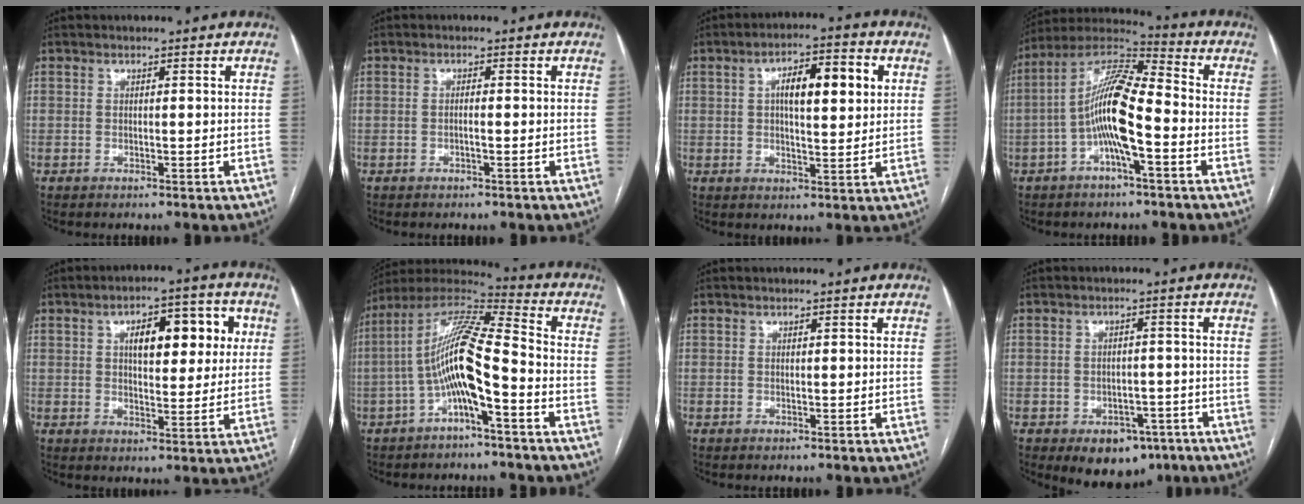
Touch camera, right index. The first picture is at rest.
{"total": 1.0, "force": [-0.3, 0.1, 1.0], "torque": [-0.017, 0.001, -0.005]}
{"total": 9.3, "force": [2.4, 2.8, 8.5], "torque": [-0.138, 0.020, 0.036]}
{"total": 12.6, "force": [-2.8, 2.3, 12.1], "torque": [-0.237, 0.023, -0.055]}
{"total": 10.1, "force": [3.0, 4.2, 8.7], "torque": [-0.116, 0.022, 0.045]}
{"total": 13.1, "force": [-3.4, 1.8, 12.5], "torque": [-0.244, 0.030, -0.065]}
{"total": 0.0}
{"total": 7.6, "force": [-4.6, 4.8, 3.7], "torque": [-0.039, 0.008, -0.056]}